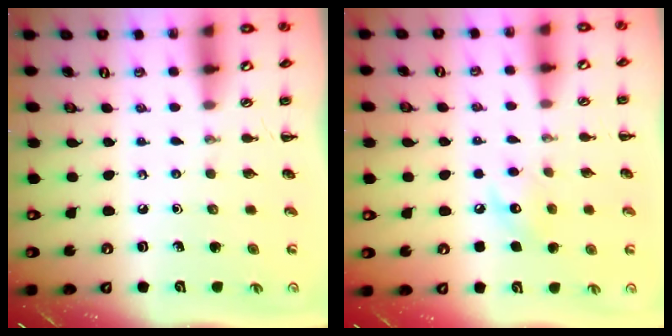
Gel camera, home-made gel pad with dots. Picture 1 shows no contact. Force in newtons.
{"total": 7.3, "press": 7.2, "slide": 1.0}